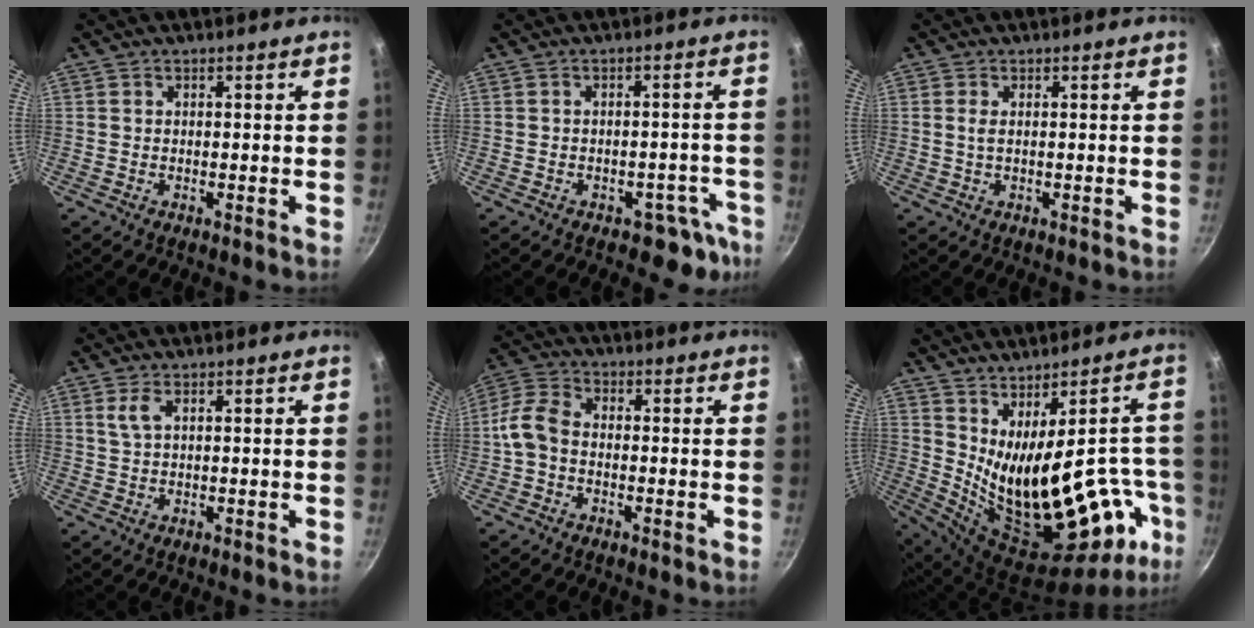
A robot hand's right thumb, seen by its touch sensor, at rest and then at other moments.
{"total": 5.9, "force": [-4.0, 3.5, 2.7], "torque": [-0.012, 0.038, -0.048]}
{"total": 1.4, "force": [0.2, 0.6, 1.2], "torque": [-0.032, 0.001, 0.009]}
{"total": 2.5, "force": [1.0, 1.0, 2.0], "torque": [-0.049, 0.006, 0.029]}
{"total": 7.0, "force": [-1.0, 4.9, 4.9], "torque": [-0.099, 0.023, -0.031]}
{"total": 25.7, "force": [-5.5, 10.3, 22.9], "torque": [-0.319, -0.017, -0.047]}